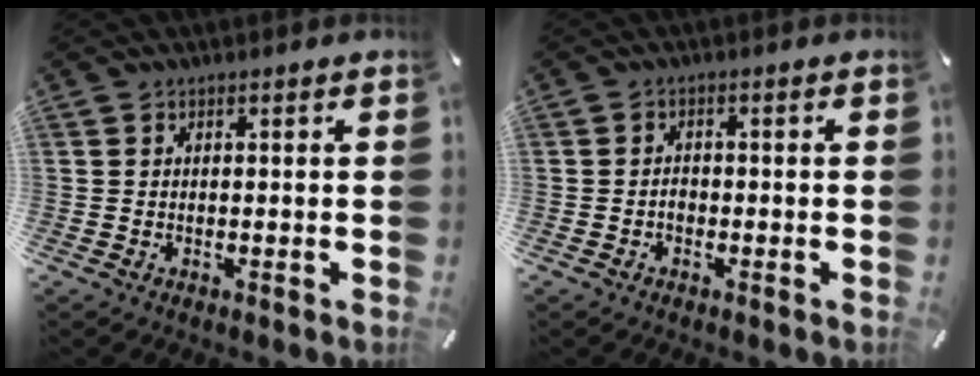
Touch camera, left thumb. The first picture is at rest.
{"total": 1.7, "force": [-0.7, 1.2, 1.0], "torque": [-0.023, 0.002, -0.013]}